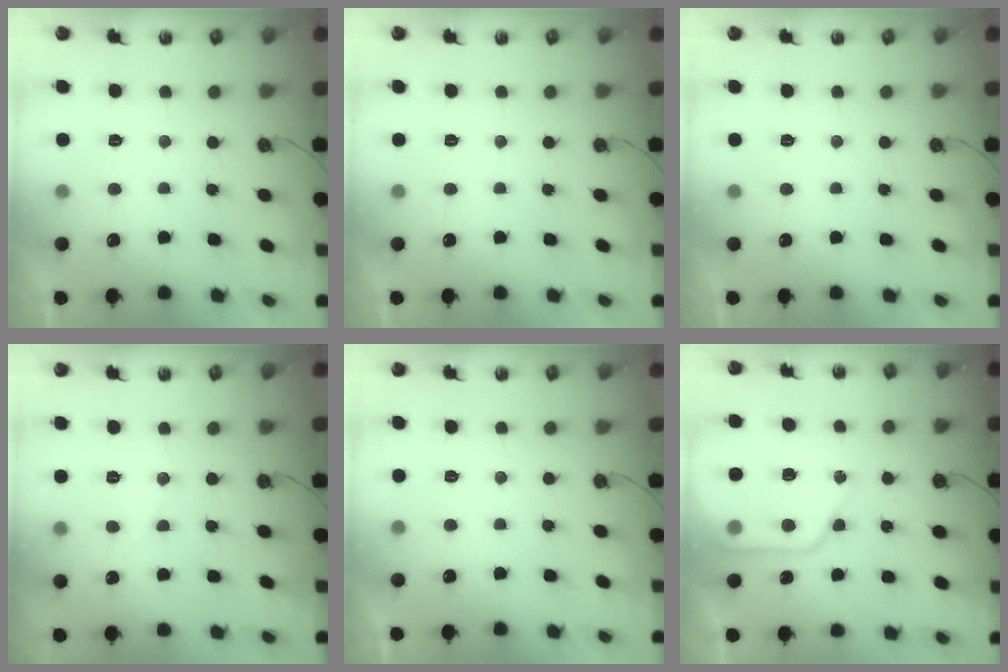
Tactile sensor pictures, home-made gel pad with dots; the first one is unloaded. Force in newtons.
{"total": 0.0}
{"total": 0.0}
{"total": 6.1, "press": 6.0, "slide": 0.4}
{"total": 0.0}
{"total": 13.9, "press": 13.8, "slide": 1.4}